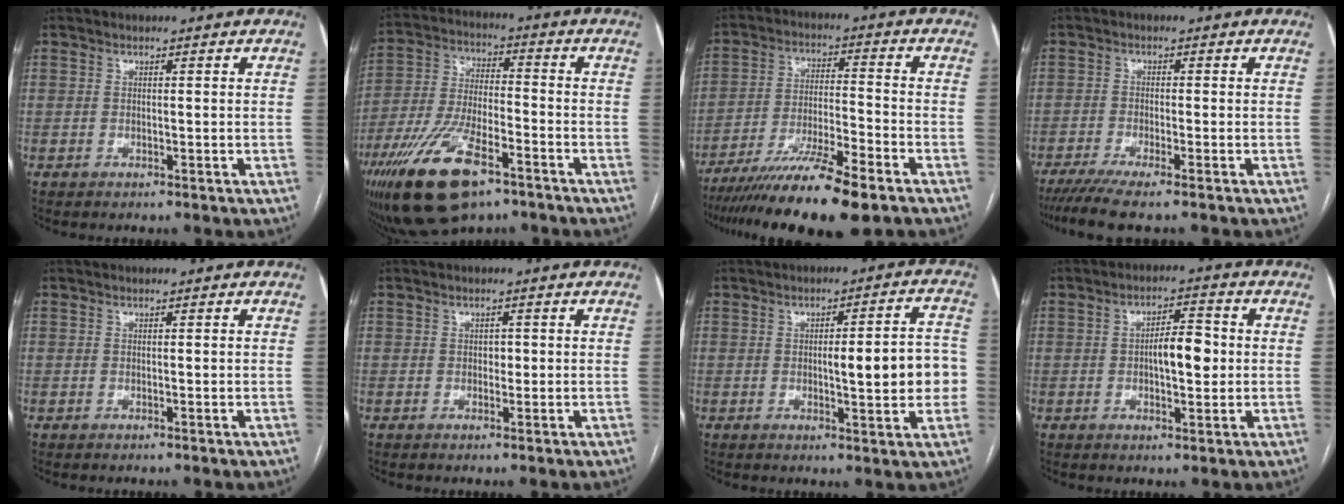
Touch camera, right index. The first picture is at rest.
{"total": 16.4, "force": [-9.8, 5.7, 11.9], "torque": [-0.250, -0.016, -0.177]}
{"total": 15.1, "force": [-11.1, 1.0, 10.2], "torque": [-0.181, -0.033, -0.190]}
{"total": 6.4, "force": [-5.0, -0.2, 3.9], "torque": [-0.061, -0.014, -0.084]}
{"total": 0.0}
{"total": 1.2, "force": [0.0, 0.8, 0.8], "torque": [-0.009, 0.002, 0.000]}
{"total": 9.5, "force": [-0.7, 2.0, 9.3], "torque": [-0.116, 0.020, -0.007]}
{"total": 6.2, "force": [0.0, 2.1, 5.8], "torque": [-0.096, 0.011, 0.000]}